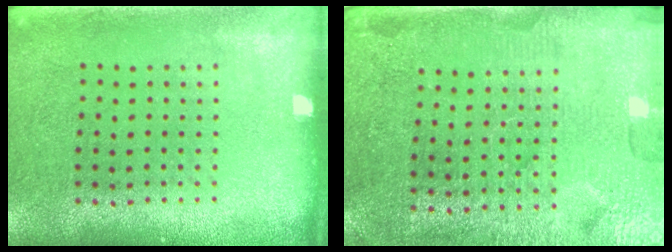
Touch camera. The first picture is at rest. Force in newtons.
{"total": 4.3, "press": 4.0, "slide": 1.5}